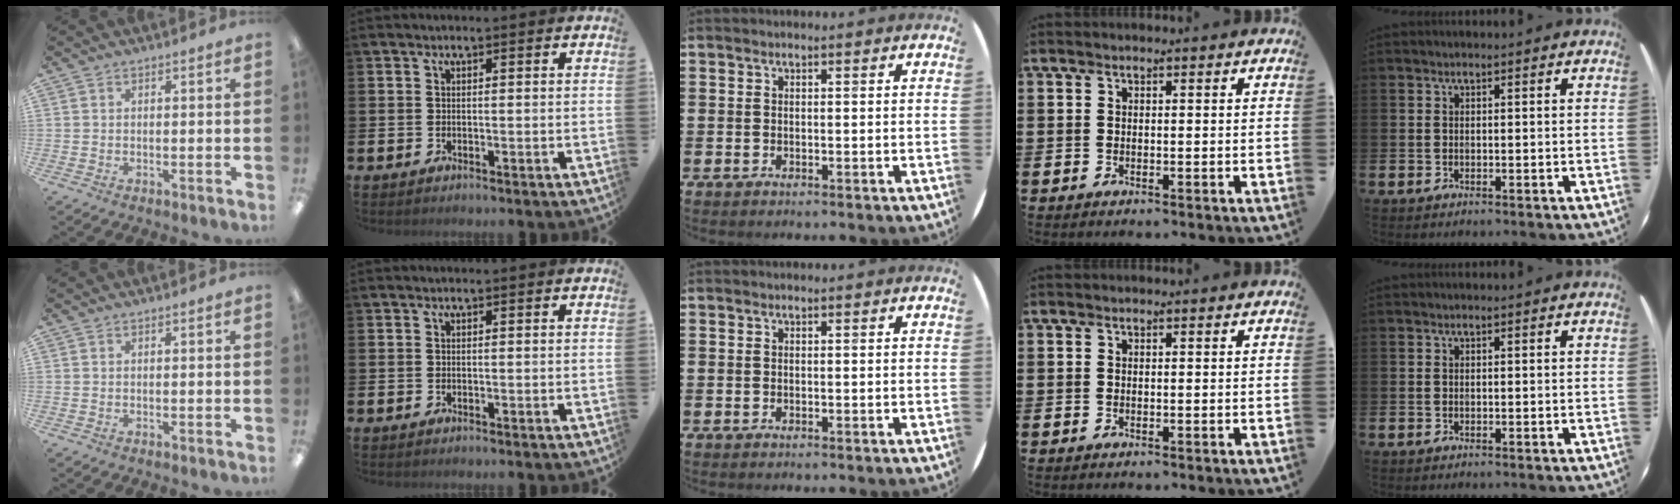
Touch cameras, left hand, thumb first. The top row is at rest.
{}